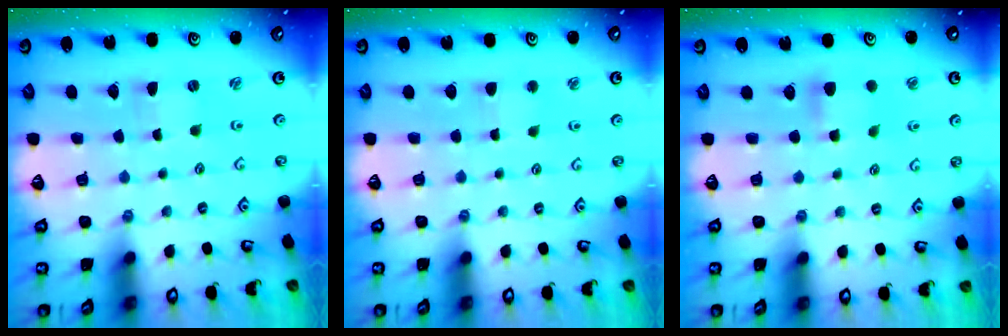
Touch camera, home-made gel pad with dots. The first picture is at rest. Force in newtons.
{"total": 2.9, "press": 2.9, "slide": 0.3}
{"total": 5.1, "press": 5.0, "slide": 0.7}